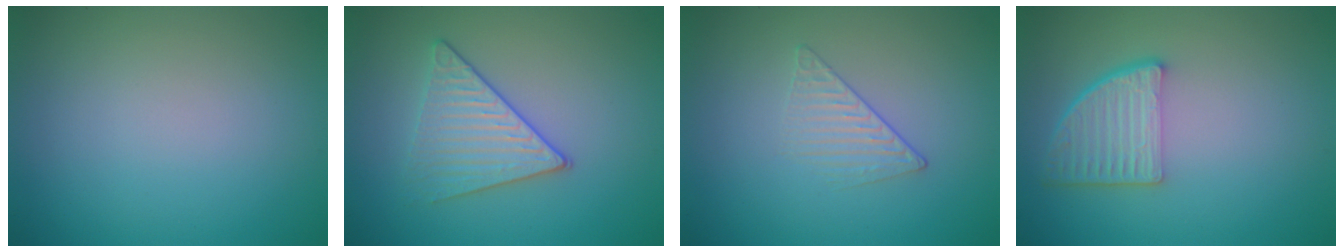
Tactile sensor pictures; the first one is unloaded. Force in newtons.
{"total": 3.4, "press": 3.3, "slide": 0.6}
{"total": 1.5, "press": 0.7, "slide": 1.3}
{"total": 4.5, "press": 3.4, "slide": 3.0}